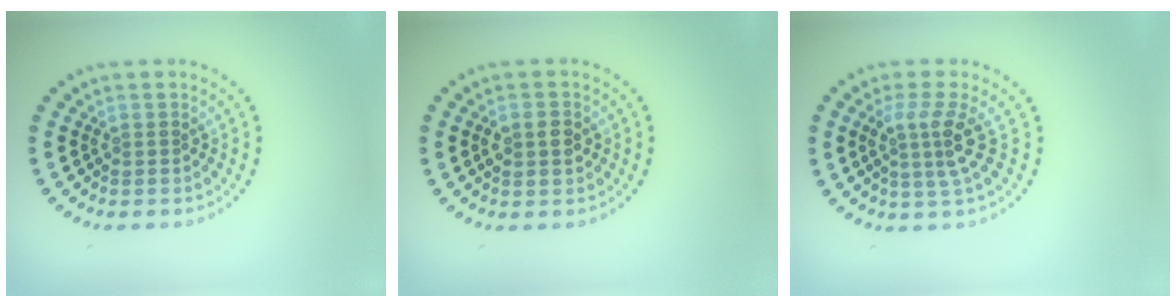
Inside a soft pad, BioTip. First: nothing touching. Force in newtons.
{"total": 2.7, "press": 2.7, "slide": 0.2}
{"total": 3.1, "press": 2.2, "slide": 2.2}